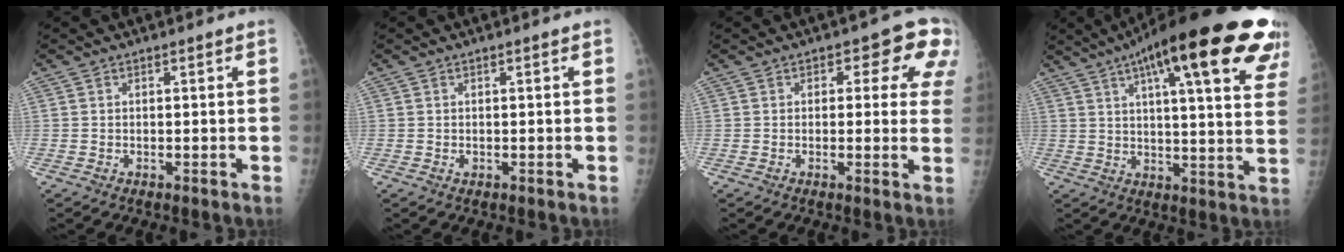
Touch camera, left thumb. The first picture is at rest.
{"total": 0.7, "force": [0.0, 0.3, 0.6], "torque": [-0.008, 0.004, 0.003]}
{"total": 8.4, "force": [3.2, 4.6, 6.2], "torque": [-0.014, -0.002, 0.024]}
{"total": 28.5, "force": [16.1, 6.6, 22.6], "torque": [-0.283, -0.008, 0.212]}